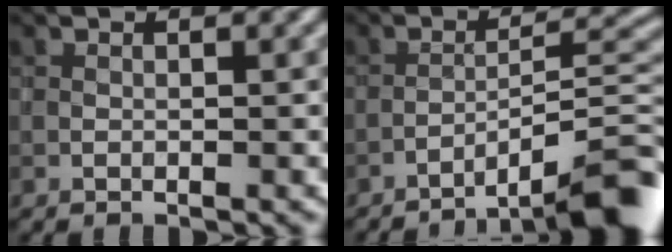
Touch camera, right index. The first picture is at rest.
{"total": 7.8, "force": [-5.8, 0.9, 5.1], "torque": [-0.060, 0.024, -0.093]}